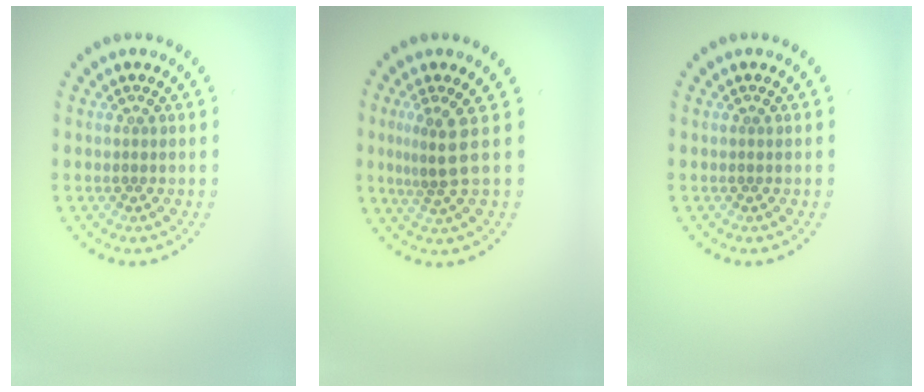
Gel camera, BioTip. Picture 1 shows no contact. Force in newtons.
{"total": 2.8, "press": 1.8, "slide": 2.2}
{"total": 0.0}